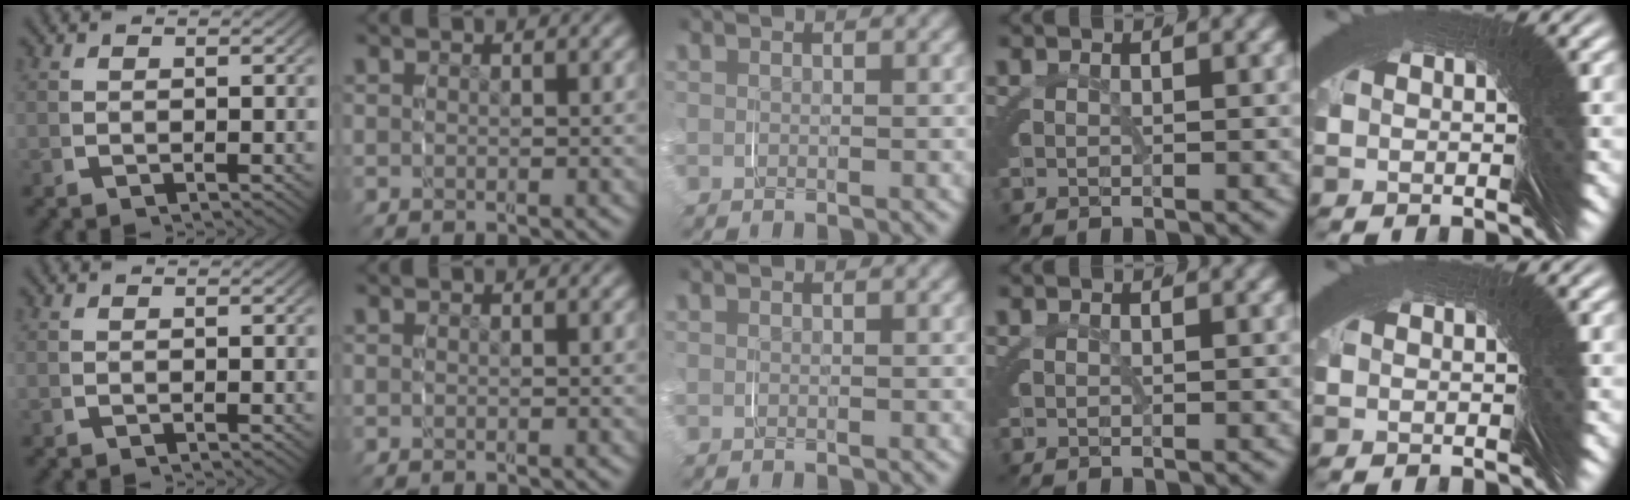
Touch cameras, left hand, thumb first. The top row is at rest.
{}